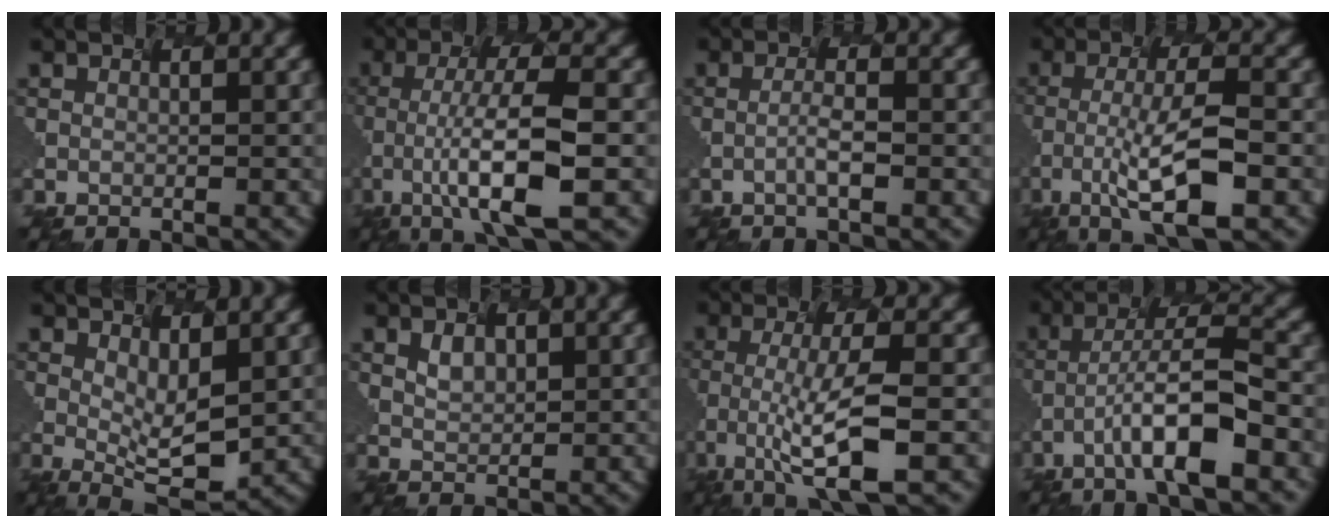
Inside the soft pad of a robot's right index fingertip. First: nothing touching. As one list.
[{"total": 7.4, "force": [-3.1, 1.0, 6.6], "torque": [-0.131, 0.001, -0.030]}, {"total": 1.6, "force": [-1.3, -0.6, 0.7], "torque": [-0.039, -0.006, 0.004]}, {"total": 6.3, "force": [-3.2, 0.8, 5.4], "torque": [-0.113, 0.000, -0.032]}, {"total": 2.7, "force": [-0.4, 0.3, 2.7], "torque": [-0.072, -0.019, 0.028]}, {"total": 0.5, "force": [0.1, -0.1, -0.5], "torque": [-0.023, -0.009, 0.037]}, {"total": 6.4, "force": [-3.0, 0.8, 5.6], "torque": [-0.111, -0.006, -0.029]}, {"total": 6.6, "force": [-4.0, 0.3, 5.3], "torque": [-0.111, 0.010, -0.046]}]